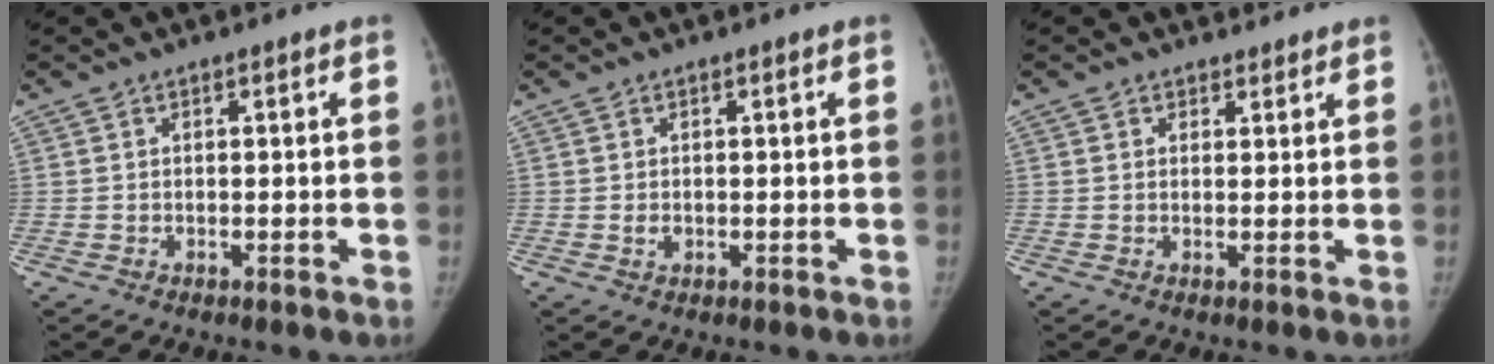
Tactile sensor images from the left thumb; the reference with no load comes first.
{"total": 1.1, "force": [0.0, 0.8, 0.7], "torque": [-0.007, 0.000, 0.004]}
{"total": 1.7, "force": [1.3, 1.0, -0.3], "torque": [0.022, -0.007, 0.012]}